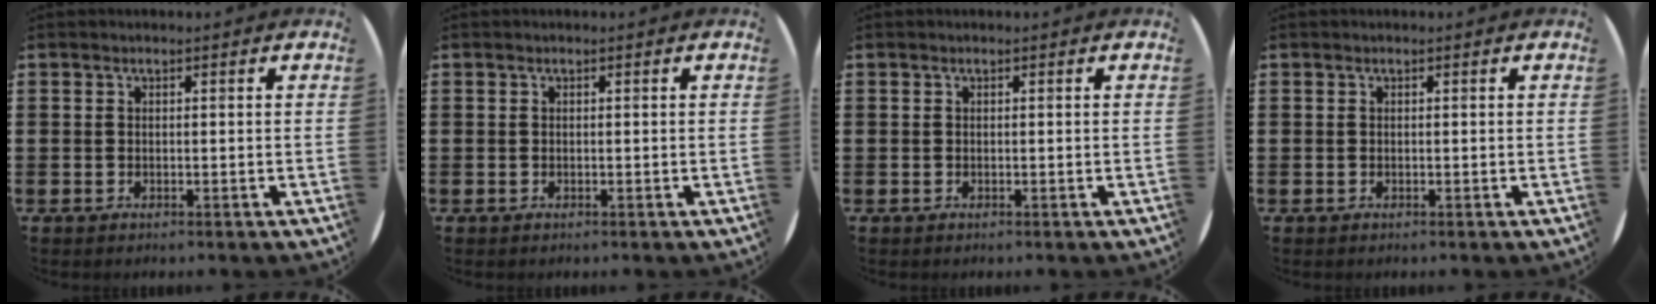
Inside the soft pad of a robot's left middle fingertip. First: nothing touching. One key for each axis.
{"total": 0.0}
{"total": 0.0}
{"total": 0.0}